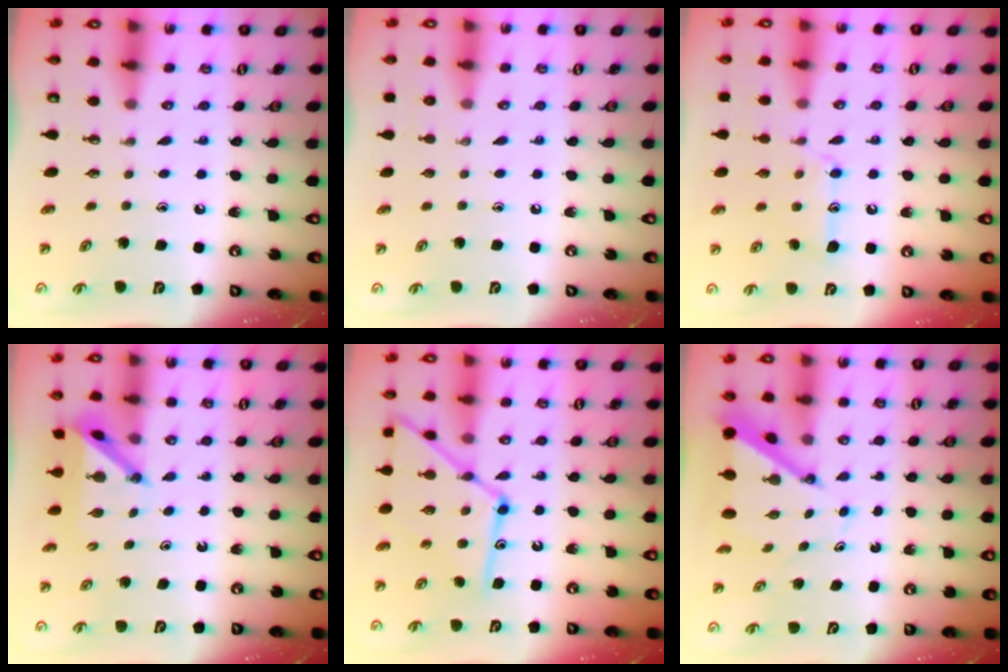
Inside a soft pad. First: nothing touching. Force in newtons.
{"total": 0.0}
{"total": 12.5, "press": 12.5, "slide": 0.8}
{"total": 5.1, "press": 5.0, "slide": 0.3}
{"total": 16.6, "press": 16.5, "slide": 1.3}
{"total": 6.7, "press": 6.6, "slide": 0.5}